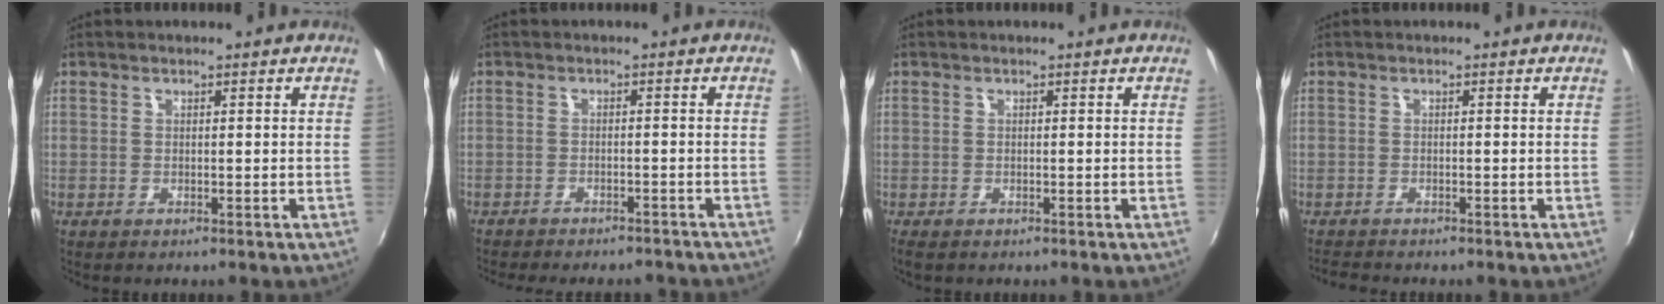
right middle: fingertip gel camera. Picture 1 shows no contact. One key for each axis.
{"total": 10.6, "fx": -9.3, "fy": 2.9, "fz": 4.2, "tx": -0.095, "ty": -0.015, "tz": -0.123}
{"total": 1.2, "fx": -0.8, "fy": 0.4, "fz": 0.8, "tx": -0.017, "ty": -0.004, "tz": -0.012}
{"total": 2.9, "fx": -2.8, "fy": 0.2, "fz": 0.9, "tx": -0.029, "ty": -0.015, "tz": -0.052}